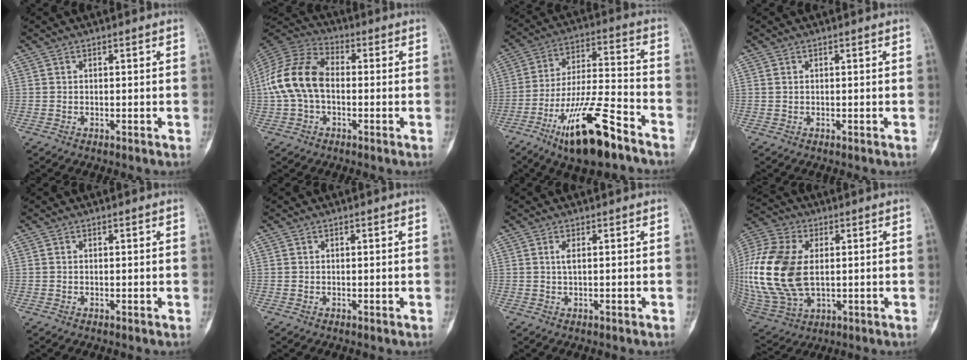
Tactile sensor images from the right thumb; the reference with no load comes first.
{"total": 14.2, "force": [-0.7, 9.2, 10.7], "torque": [-0.223, 0.038, -0.020]}
{"total": 18.0, "force": [-10.9, 4.8, 13.5], "torque": [-0.247, 0.064, -0.189]}
{"total": 0.6, "force": [0.2, 0.4, 0.4], "torque": [-0.011, 0.003, 0.005]}
{"total": 0.0}
{"total": 0.0}
{"total": 1.4, "force": [0.1, 0.1, 1.4], "torque": [-0.037, 0.001, 0.003]}
{"total": 22.9, "force": [1.1, 14.4, 17.8], "torque": [-0.412, -0.010, 0.031]}